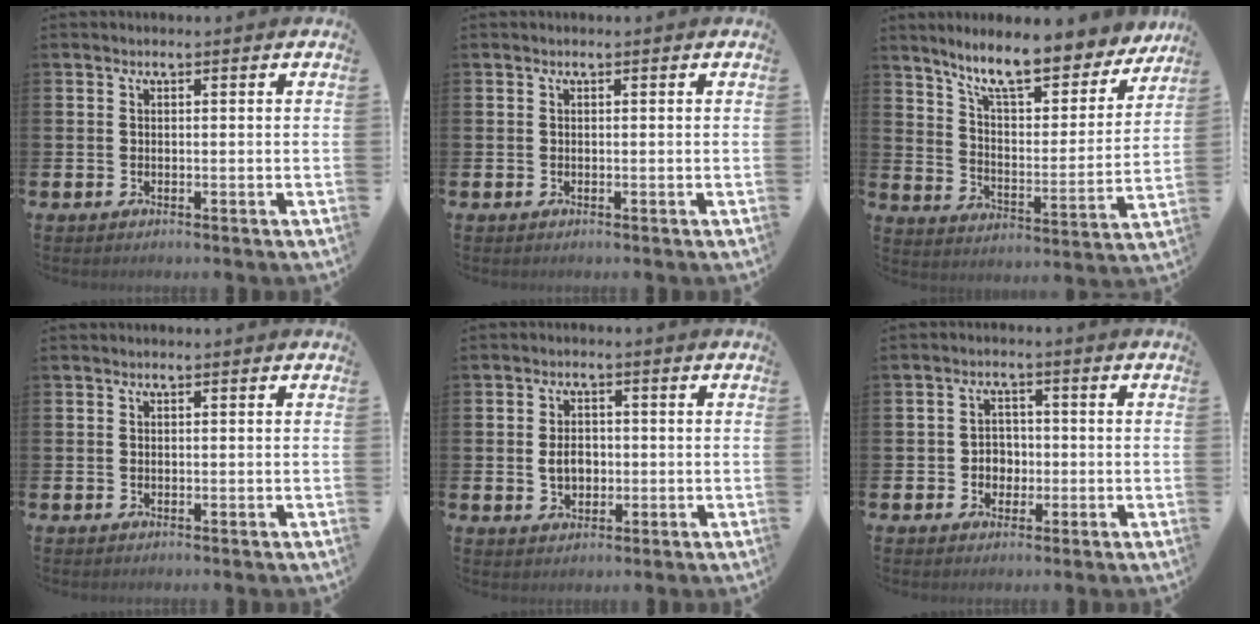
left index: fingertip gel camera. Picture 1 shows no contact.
{"total": 0.0}
{"total": 11.1, "force": [9.8, 2.3, 4.8], "torque": [-0.118, -0.064, 0.168]}
{"total": 0.0}
{"total": 3.5, "force": [-0.2, 2.6, 2.3], "torque": [-0.029, 0.001, -0.011]}
{"total": 2.9, "force": [-0.6, 2.6, 1.1], "torque": [-0.016, 0.004, -0.019]}